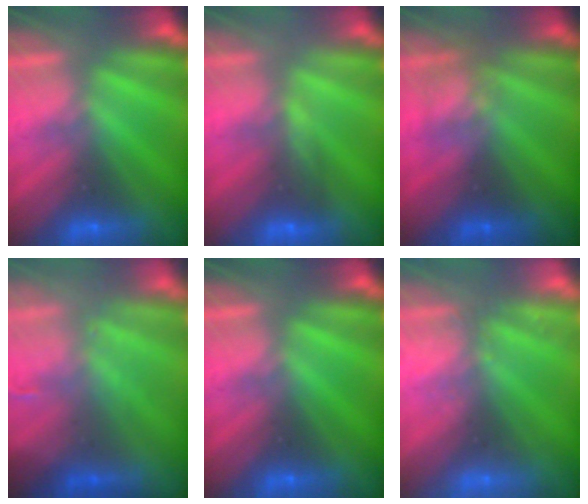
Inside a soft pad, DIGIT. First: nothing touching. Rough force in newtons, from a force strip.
{"total": 4.7}
{"total": 2.4}
{"total": 2.6}
{"total": 0.0}
{"total": 2.4}